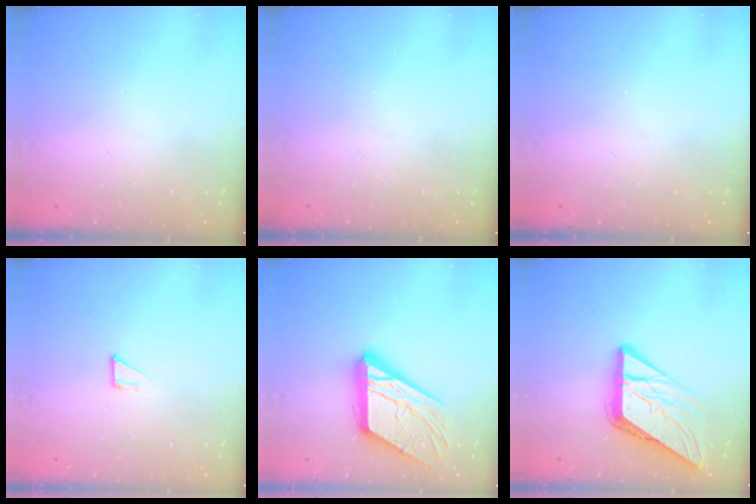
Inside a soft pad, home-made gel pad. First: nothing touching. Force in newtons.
{"total": 0.0}
{"total": 0.0}
{"total": 2.6, "press": 2.6, "slide": 0.1}
{"total": 20.3, "press": 20.2, "slide": 2.2}
{"total": 11.5, "press": 11.4, "slide": 1.1}